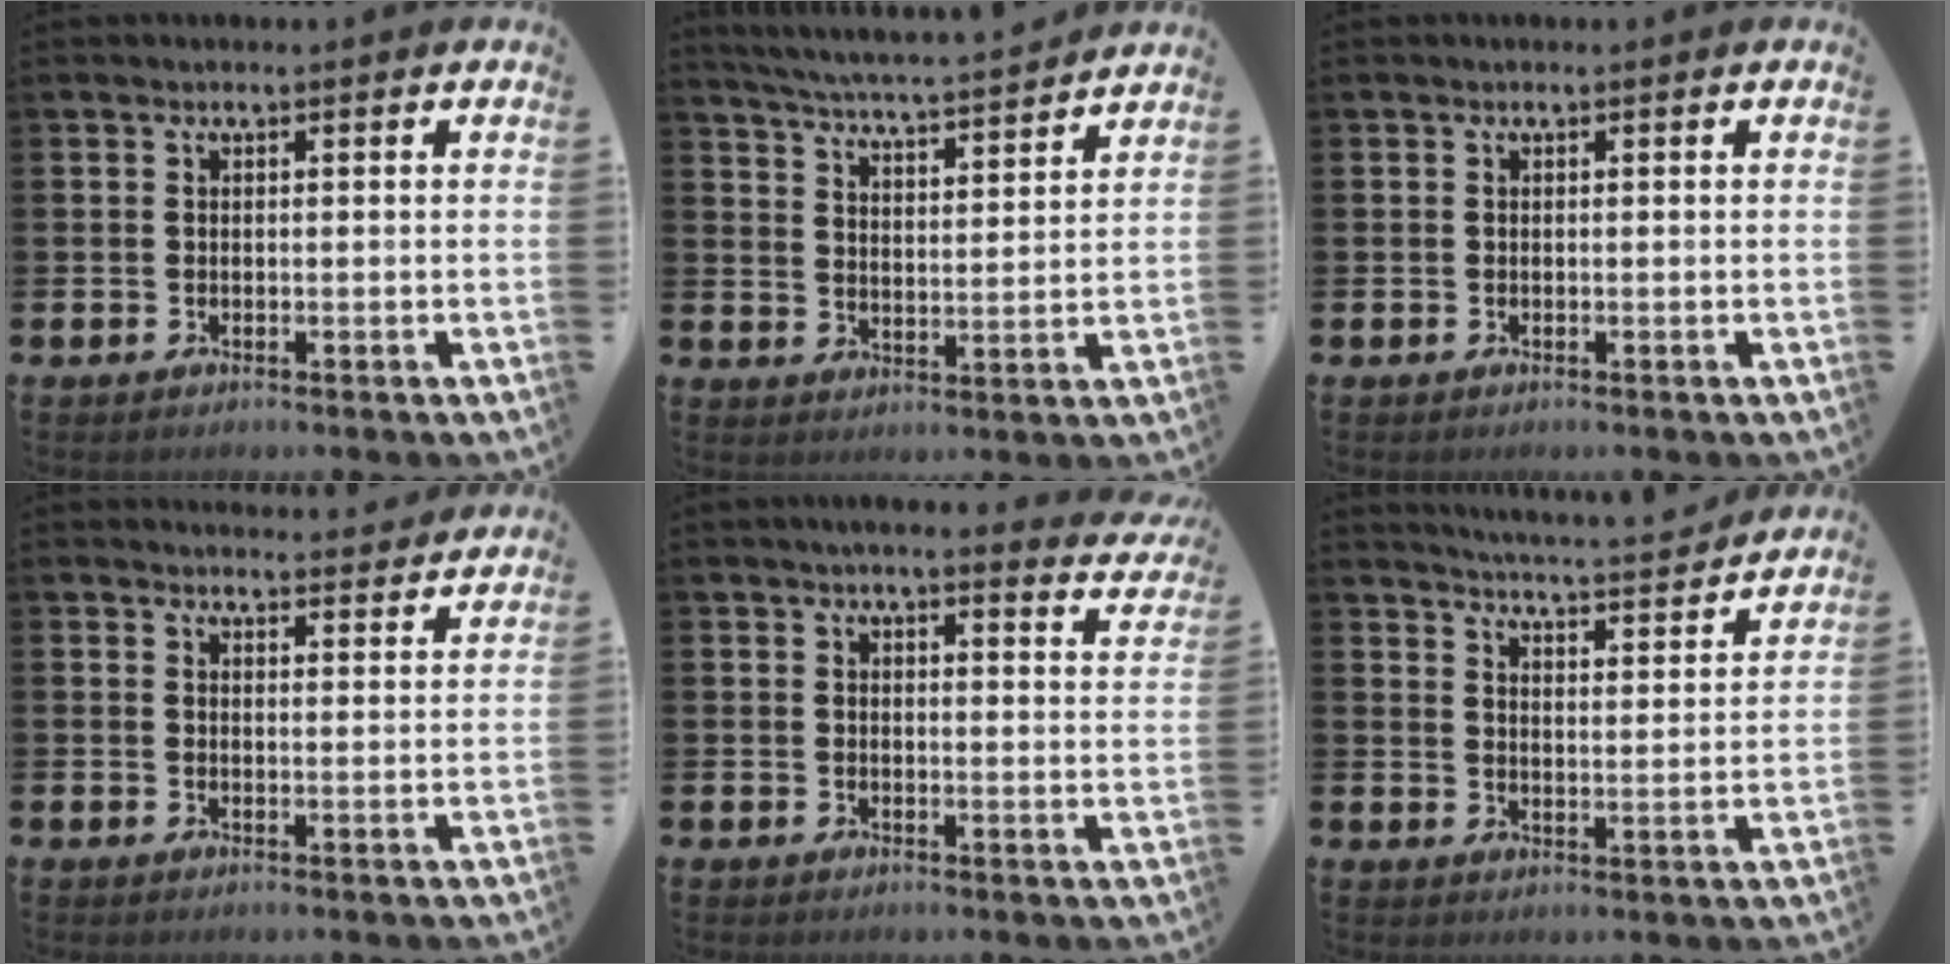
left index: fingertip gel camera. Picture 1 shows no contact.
{"total": 5.3, "force": [5.2, -0.3, 1.0], "torque": [-0.045, -0.044, 0.089]}
{"total": 0.0}
{"total": 3.2, "force": [3.2, 0.2, -0.1], "torque": [0.004, -0.022, 0.055]}
{"total": 3.8, "force": [3.7, 0.1, 1.0], "torque": [-0.014, -0.022, 0.062]}
{"total": 5.0, "force": [4.9, -0.4, 0.5], "torque": [-0.026, -0.042, 0.082]}